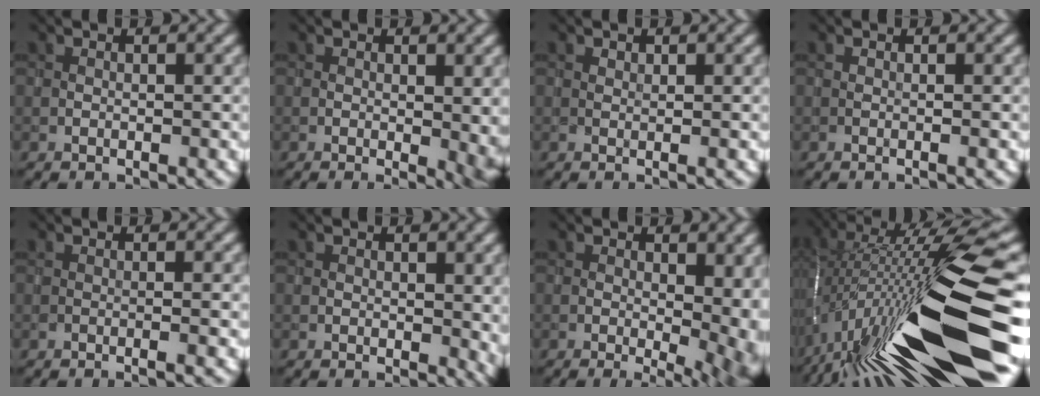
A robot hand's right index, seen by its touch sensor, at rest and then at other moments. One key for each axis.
{"total": 3.6, "fx": -0.2, "fy": 1.2, "fz": 3.4, "tx": -0.033, "ty": -0.007, "tz": -0.002}
{"total": 0.6, "fx": 0.4, "fy": 0.2, "fz": 0.4, "tx": -0.008, "ty": -0.001, "tz": 0.006}
{"total": 0.0}
{"total": 1.2, "fx": -0.3, "fy": 0.3, "fz": 1.1, "tx": -0.013, "ty": -0.005, "tz": -0.014}
{"total": 1.7, "fx": 0.3, "fy": 1.0, "fz": 1.3, "tx": -0.011, "ty": -0.005, "tz": 0.006}
{"total": 9.5, "fx": -0.5, "fy": 4.3, "fz": 8.4, "tx": -0.076, "ty": -0.002, "tz": 0.007}
{"total": 17.5, "fx": -5.3, "fy": 3.7, "fz": 16.3, "tx": -0.285, "ty": 0.027, "tz": -0.099}